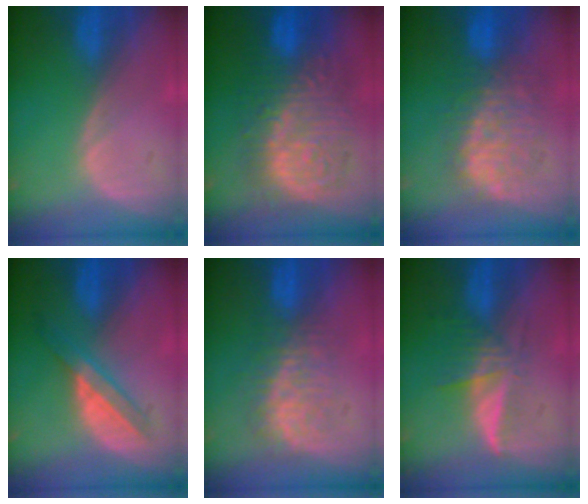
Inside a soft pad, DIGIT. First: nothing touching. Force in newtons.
{"total": 13.4, "press": 13.4, "slide": 1.3}
{"total": 9.1, "press": 8.9, "slide": 1.7}
{"total": 5.9, "press": 5.4, "slide": 2.4}
{"total": 7.7, "press": 7.3, "slide": 2.7}
{"total": 6.0, "press": 5.2, "slide": 2.9}